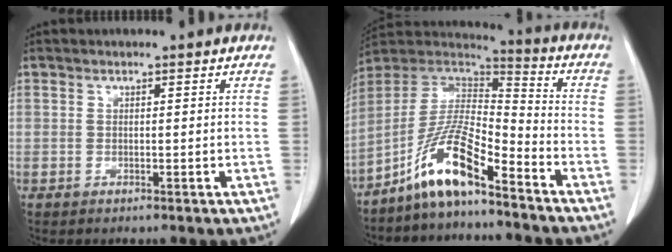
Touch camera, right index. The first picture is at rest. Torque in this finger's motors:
{"motor_torque": [1.14, -0.93, 0.41, 0.21]}